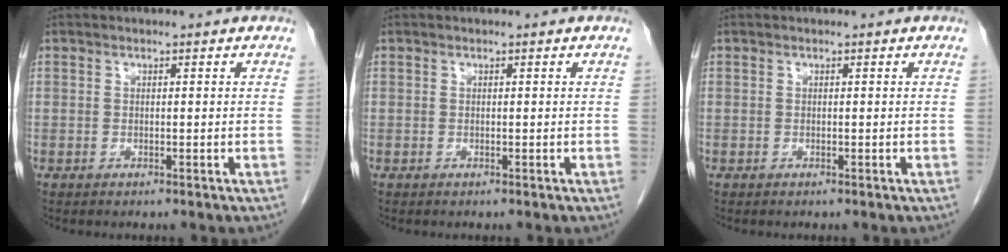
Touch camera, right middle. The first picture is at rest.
{"total": 0.0}
{"total": 0.0}